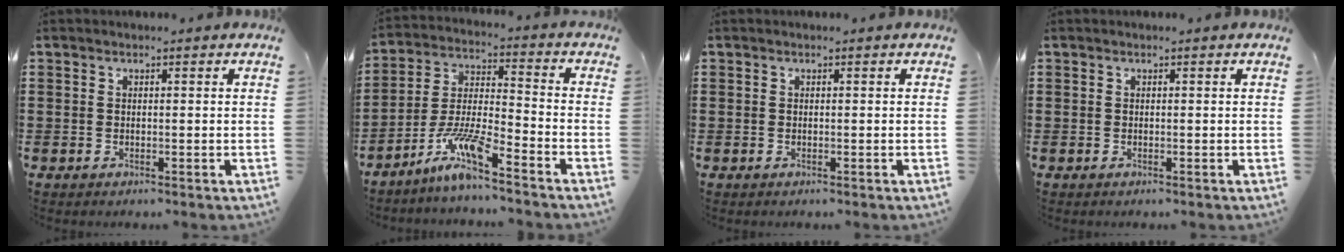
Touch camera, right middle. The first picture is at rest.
{"total": 9.1, "force": [-7.0, 0.7, 5.8], "torque": [-0.134, -0.014, -0.140]}
{"total": 0.0}
{"total": 0.0}